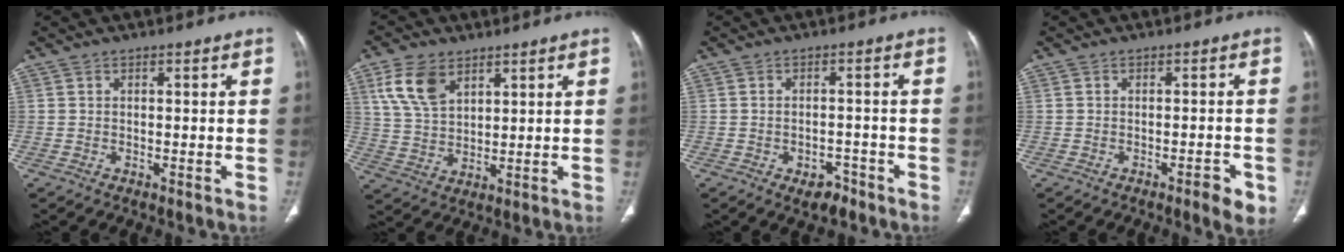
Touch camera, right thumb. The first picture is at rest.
{"total": 9.0, "force": [4.7, 5.4, 5.6], "torque": [-0.098, -0.012, 0.099]}
{"total": 4.3, "force": [-2.7, 2.4, 2.3], "torque": [-0.022, 0.020, -0.033]}
{"total": 4.1, "force": [-2.1, 1.2, 3.3], "torque": [-0.037, 0.007, -0.024]}